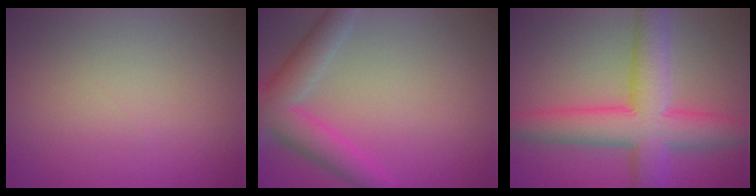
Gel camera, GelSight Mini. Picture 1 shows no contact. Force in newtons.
{"total": 5.3, "press": 5.3, "slide": 0.4}
{"total": 8.4, "press": 8.4, "slide": 0.2}